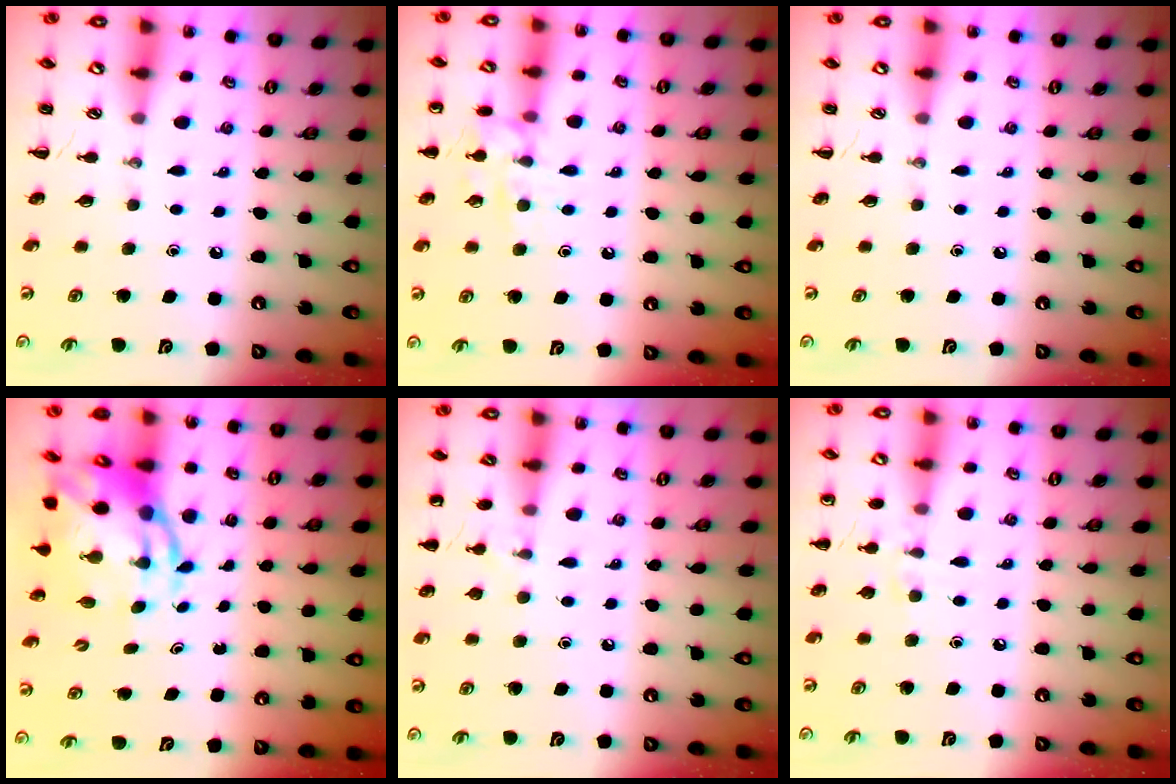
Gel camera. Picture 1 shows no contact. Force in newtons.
{"total": 10.5, "press": 10.5, "slide": 0.6}
{"total": 0.0}
{"total": 7.7, "press": 7.5, "slide": 2.1}
{"total": 5.2, "press": 4.9, "slide": 1.6}
{"total": 7.0, "press": 6.7, "slide": 2.0}